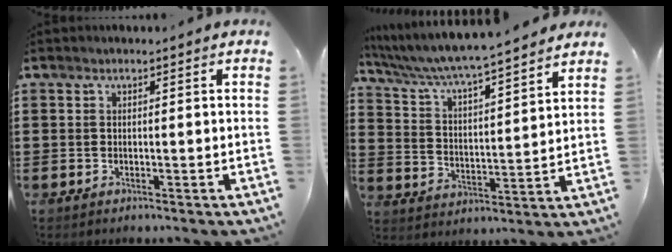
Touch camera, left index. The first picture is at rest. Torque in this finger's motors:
{"motor_torque": [2.14, 0.00, 1.05, 0.21]}